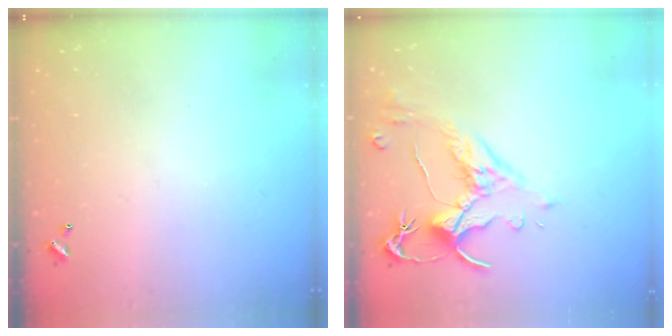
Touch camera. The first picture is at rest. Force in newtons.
{"total": 2.5, "press": 2.1, "slide": 1.3}